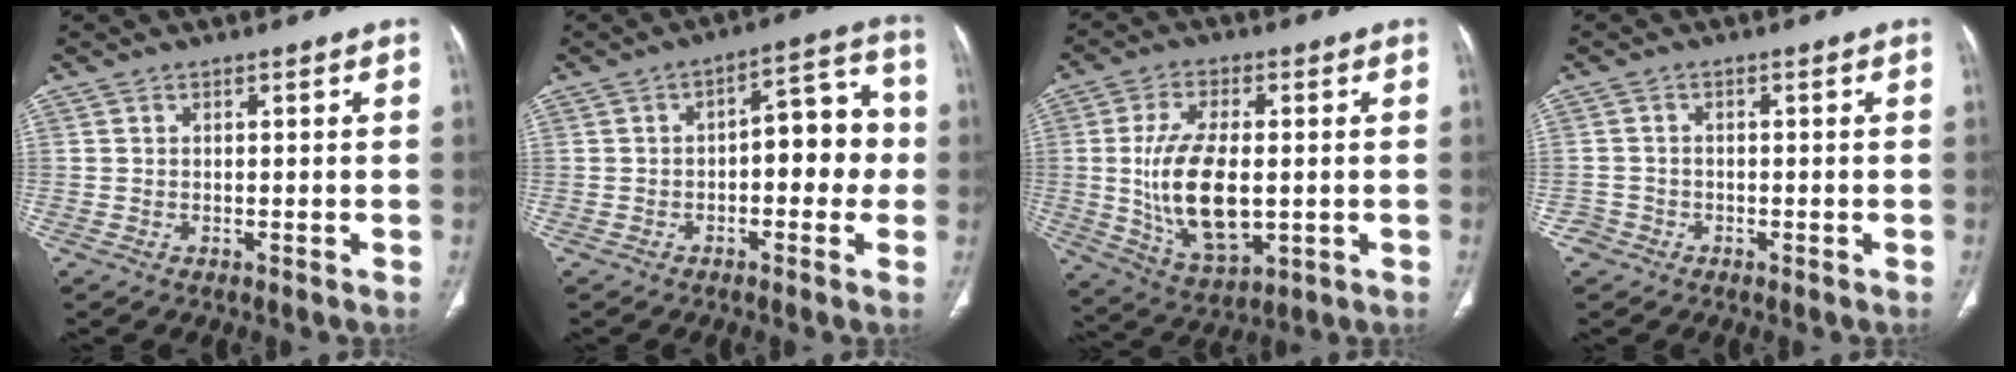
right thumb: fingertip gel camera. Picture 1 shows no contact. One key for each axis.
{"total": 10.3, "fx": -0.8, "fy": 5.3, "fz": 8.8, "tx": -0.075, "ty": 0.037, "tz": -0.018}
{"total": 15.3, "fx": -0.5, "fy": 7.8, "fz": 13.2, "tx": -0.246, "ty": -0.012, "tz": 0.003}
{"total": 2.0, "fx": -1.2, "fy": 1.6, "fz": -0.3, "tx": 0.011, "ty": 0.010, "tz": -0.029}